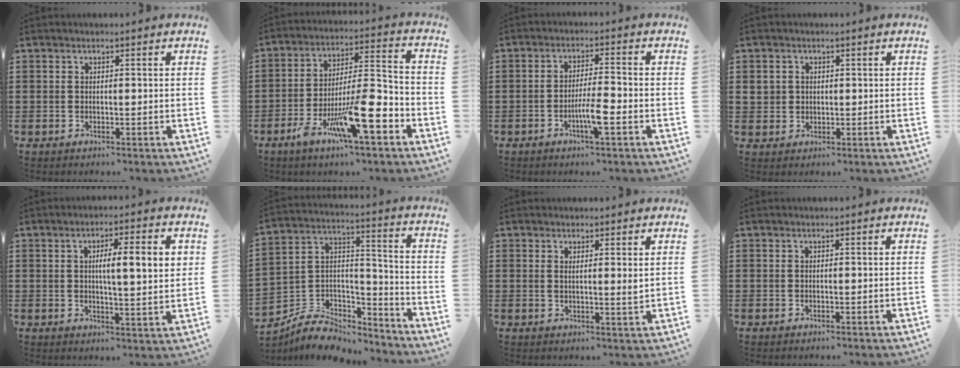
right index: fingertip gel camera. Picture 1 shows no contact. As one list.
[{"total": 15.5, "force": [-7.9, 4.0, 12.7], "torque": [-0.232, 0.013, -0.132]}, {"total": 5.2, "force": [-2.1, 0.6, 4.8], "torque": [-0.094, -0.007, -0.041]}, {"total": 2.1, "force": [0.4, 1.9, 0.7], "torque": [-0.022, 0.008, 0.007]}, {"total": 7.3, "force": [1.6, 1.4, 7.0], "torque": [-0.118, -0.002, 0.019]}, {"total": 7.9, "force": [-6.7, 3.5, 2.2], "torque": [-0.049, 0.018, -0.129]}, {"total": 2.5, "force": [1.3, 0.0, 2.1], "torque": [-0.028, -0.009, 0.017]}, {"total": 0.0}]